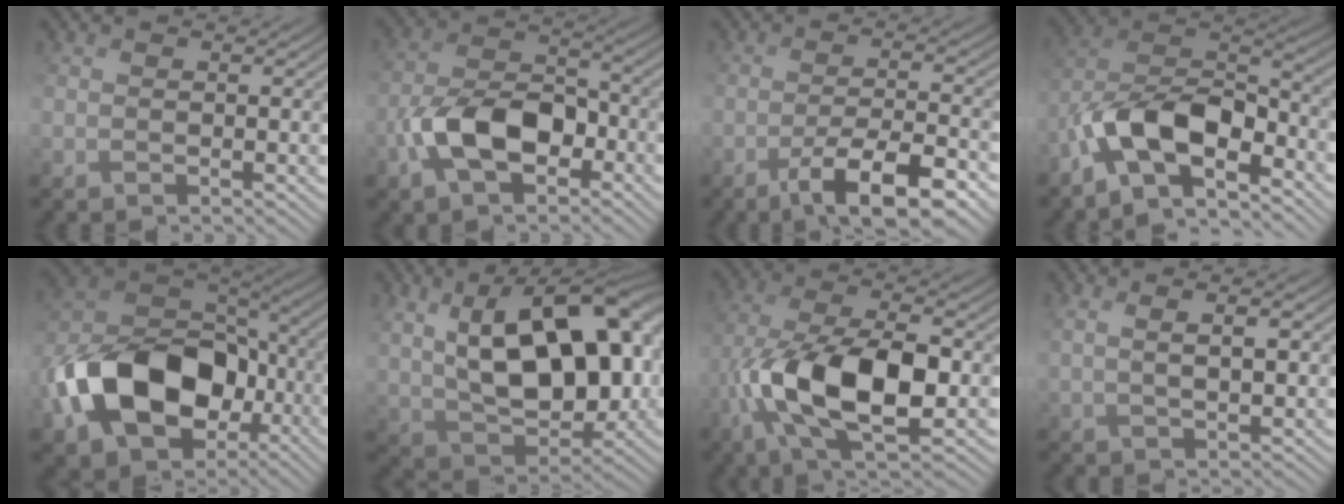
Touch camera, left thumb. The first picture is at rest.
{"total": 9.2, "force": [-3.6, 5.2, 6.8], "torque": [-0.134, 0.012, -0.078]}
{"total": 9.7, "force": [-6.0, 2.3, 7.3], "torque": [-0.124, 0.002, -0.095]}
{"total": 11.1, "force": [-6.1, 4.8, 8.0], "torque": [-0.151, 0.004, -0.136]}
{"total": 15.9, "force": [-5.4, 10.8, 10.3], "torque": [-0.197, -0.023, -0.105]}
{"total": 17.0, "force": [3.5, 9.6, 13.6], "torque": [-0.233, 0.006, 0.063]}
{"total": 13.1, "force": [-3.1, 5.7, 11.3], "torque": [-0.236, -0.011, -0.061]}
{"total": 4.4, "force": [1.9, 1.3, 3.8], "torque": [-0.066, -0.001, 0.030]}